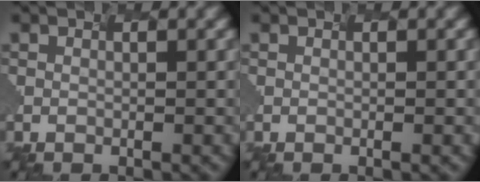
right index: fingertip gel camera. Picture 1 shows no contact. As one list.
[{"total": 0.6, "force": [-0.1, 0.2, 0.6], "torque": [-0.002, -0.001, -0.003]}]